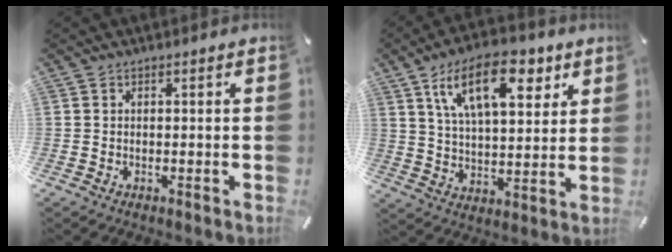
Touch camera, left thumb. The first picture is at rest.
{"total": 17.4, "force": [8.9, 8.4, 12.4], "torque": [-0.201, -0.015, 0.149]}